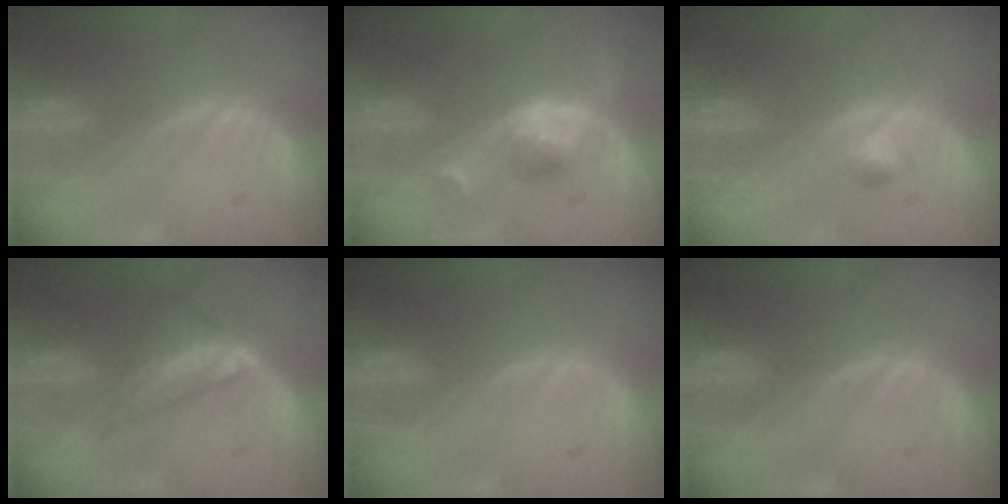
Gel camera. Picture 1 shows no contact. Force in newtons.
{"total": 5.2, "press": 4.8, "slide": 2.0}
{"total": 2.0, "press": 1.8, "slide": 0.8}
{"total": 6.1, "press": 5.3, "slide": 3.1}
{"total": 0.0}
{"total": 0.0}